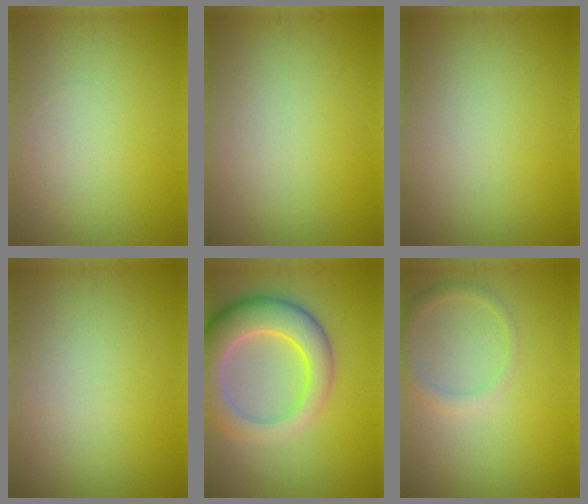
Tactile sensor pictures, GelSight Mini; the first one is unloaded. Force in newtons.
{"total": 0.0}
{"total": 0.0}
{"total": 0.0}
{"total": 8.0, "press": 7.9, "slide": 0.8}
{"total": 1.9, "press": 1.9, "slide": 0.1}